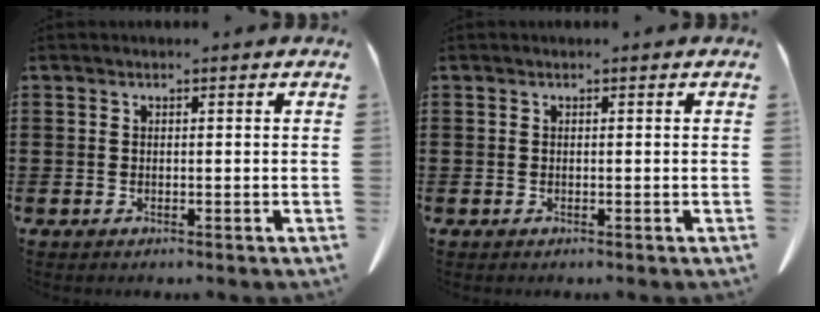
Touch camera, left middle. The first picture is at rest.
{"total": 0.0}